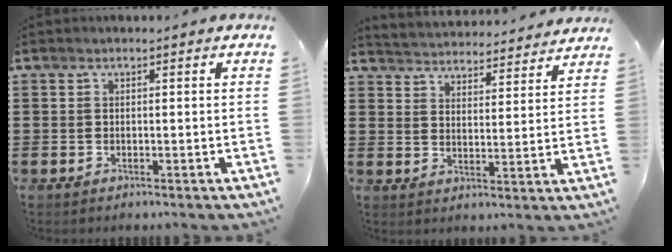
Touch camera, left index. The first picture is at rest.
{"total": 4.0, "force": [3.9, -0.4, -0.6], "torque": [-0.011, -0.033, 0.066]}